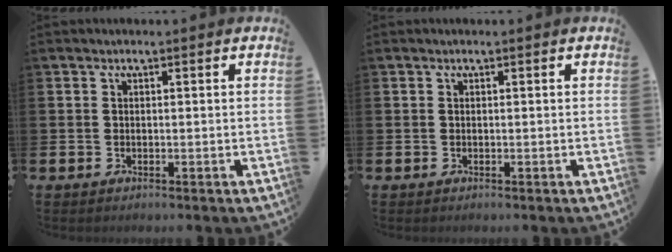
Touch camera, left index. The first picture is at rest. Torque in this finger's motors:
{"motor_torque": [-0.07, 0.07, 0.00, 0.00]}